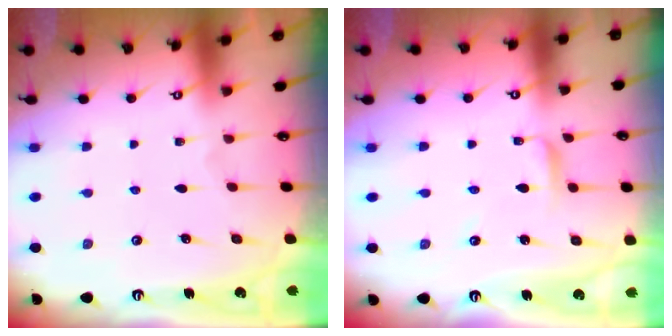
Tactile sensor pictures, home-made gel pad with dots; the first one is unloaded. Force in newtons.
{"total": 2.9, "press": 2.8, "slide": 0.3}